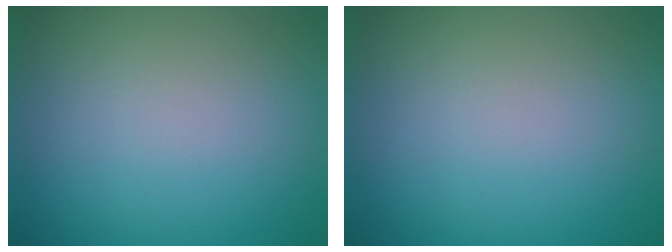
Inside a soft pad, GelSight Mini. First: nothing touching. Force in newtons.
{"total": 0.0}